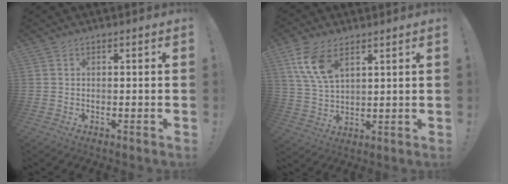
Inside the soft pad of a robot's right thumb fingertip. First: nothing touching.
{"total": 11.0, "force": [5.9, 5.8, 7.2], "torque": [-0.149, -0.016, 0.111]}